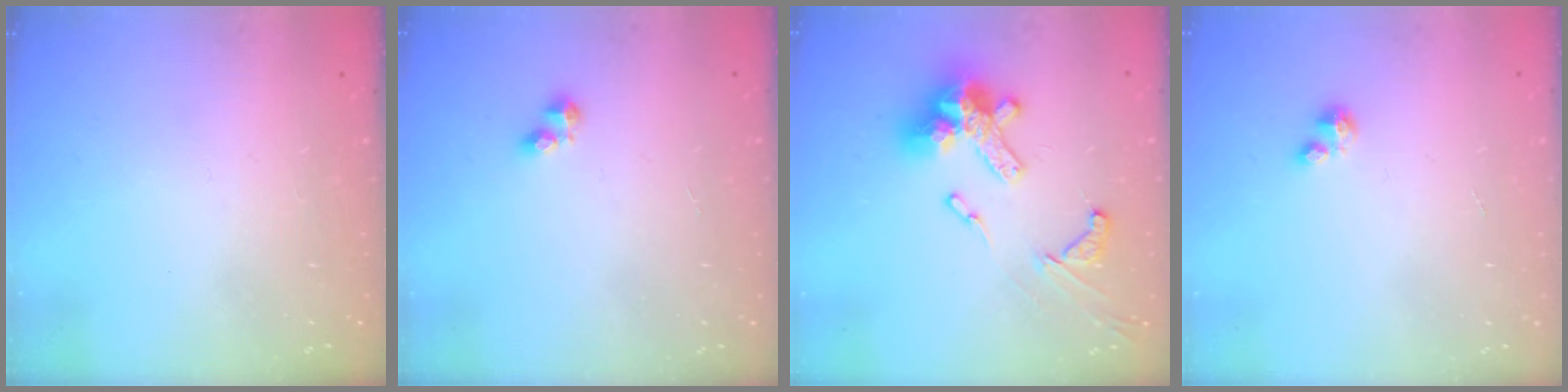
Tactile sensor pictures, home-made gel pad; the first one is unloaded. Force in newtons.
{"total": 3.4, "press": 3.4, "slide": 0.5}
{"total": 17.9, "press": 17.7, "slide": 2.1}
{"total": 1.7, "press": 1.7, "slide": 0.4}